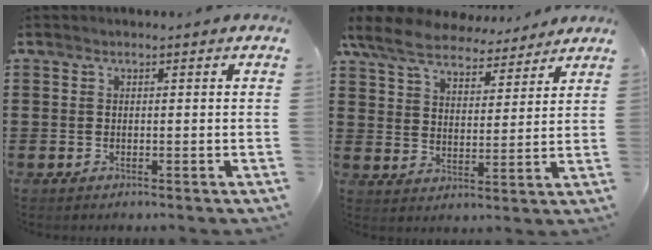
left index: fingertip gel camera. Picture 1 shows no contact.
{"total": 7.6, "force": [6.9, 2.2, 2.3], "torque": [-0.077, -0.032, 0.125]}